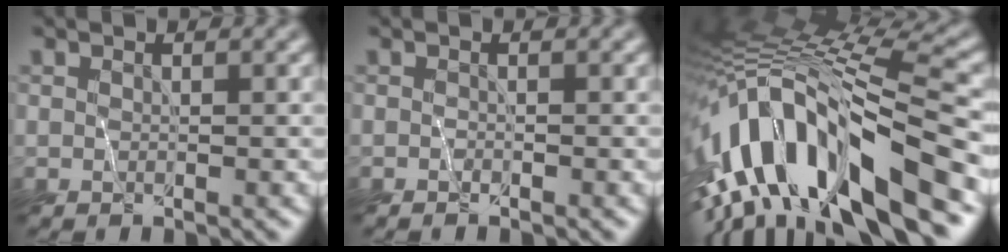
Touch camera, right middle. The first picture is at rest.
{"total": 0.7, "force": [-0.6, -0.2, -0.1], "torque": [0.000, -0.004, -0.013]}
{"total": 14.1, "force": [-5.1, 4.2, 12.5], "torque": [-0.224, 0.029, -0.085]}